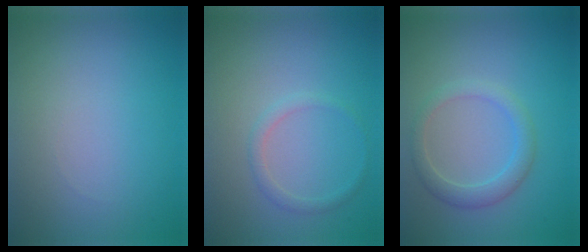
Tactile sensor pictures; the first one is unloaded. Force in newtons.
{"total": 1.2, "press": 1.2, "slide": 0.2}
{"total": 2.3, "press": 2.3, "slide": 0.1}